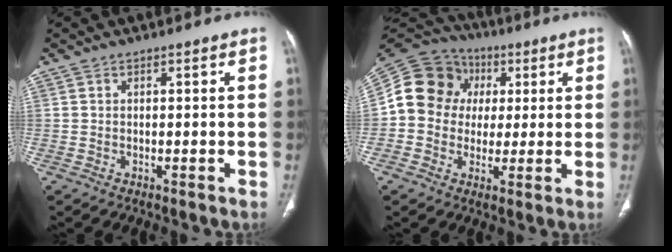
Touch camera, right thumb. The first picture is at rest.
{"total": 14.4, "force": [1.8, 12.9, 6.0], "torque": [-0.096, 0.031, 0.024]}